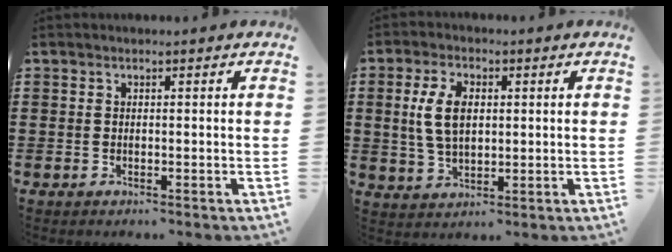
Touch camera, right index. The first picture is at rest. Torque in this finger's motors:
{"motor_torque": [1.71, 0.43, 0.89, 0.19]}